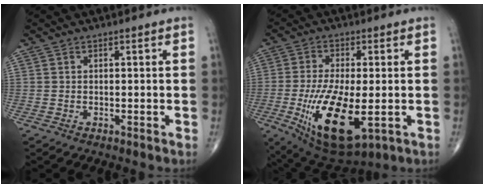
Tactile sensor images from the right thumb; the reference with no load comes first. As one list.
[{"total": 16.6, "force": [-3.9, 6.7, 14.7], "torque": [-0.276, -0.019, -0.050]}]